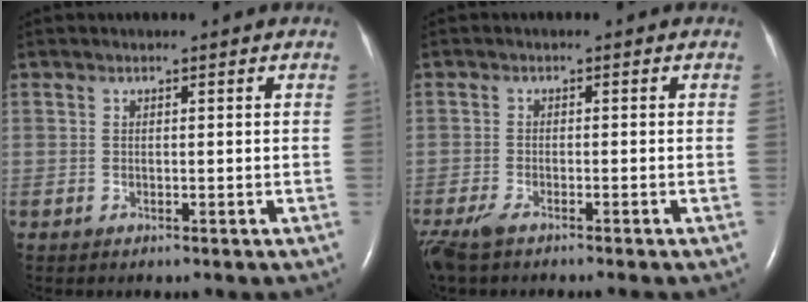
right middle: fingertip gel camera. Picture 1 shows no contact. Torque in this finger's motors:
{"motor_torque": [0.65, -0.64, 0.13, 0.07]}